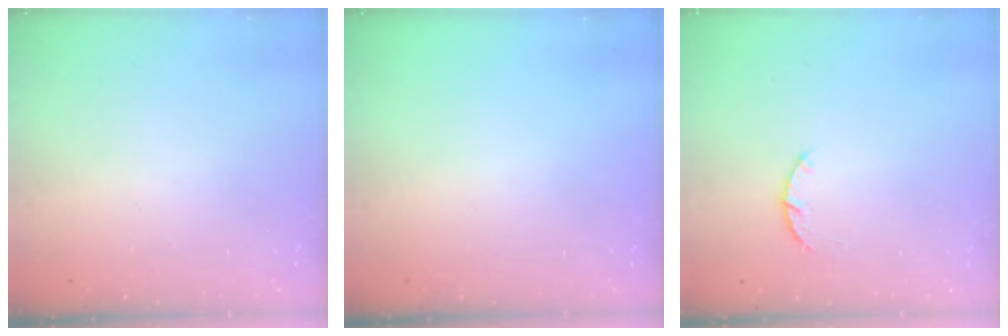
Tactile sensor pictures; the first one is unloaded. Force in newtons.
{"total": 0.0}
{"total": 3.0, "press": 2.9, "slide": 0.5}